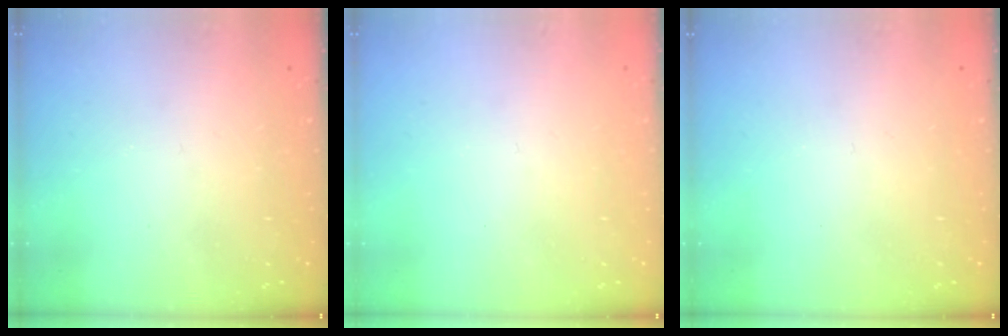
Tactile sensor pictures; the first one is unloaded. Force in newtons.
{"total": 0.7, "press": 0.7, "slide": 0.1}
{"total": 0.0}